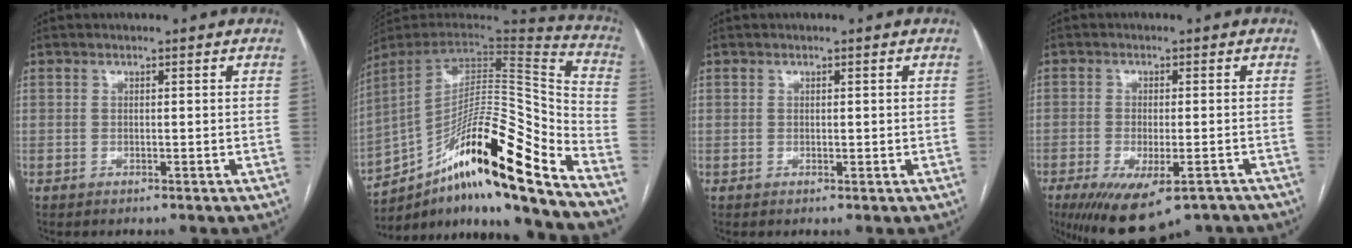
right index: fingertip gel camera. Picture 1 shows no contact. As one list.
[{"total": 24.8, "force": [-16.0, 1.5, 18.9], "torque": [-0.275, 0.013, -0.276]}, {"total": 0.6, "force": [0.2, 0.5, 0.4], "torque": [-0.001, 0.000, 0.005]}, {"total": 13.3, "force": [-9.1, 4.5, 8.6], "torque": [-0.139, -0.018, -0.133]}]